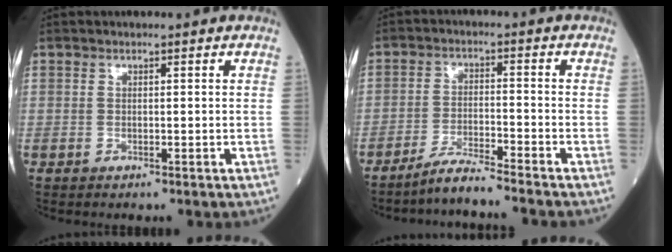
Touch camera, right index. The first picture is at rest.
{"total": 5.4, "force": [-4.9, -1.1, 2.0], "torque": [-0.041, -0.023, -0.096]}